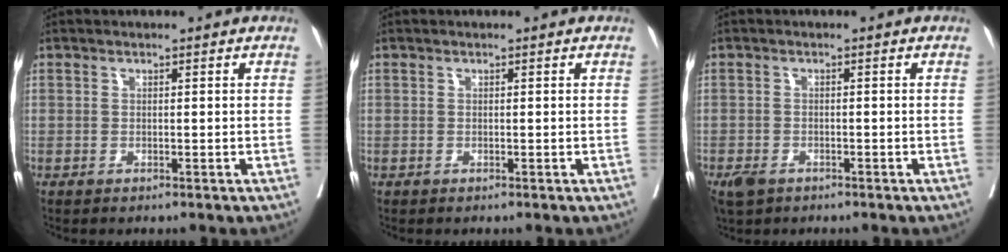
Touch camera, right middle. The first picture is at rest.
{"total": 0.0}
{"total": 3.6, "force": [-2.4, 2.1, 1.7], "torque": [-0.033, -0.005, -0.038]}